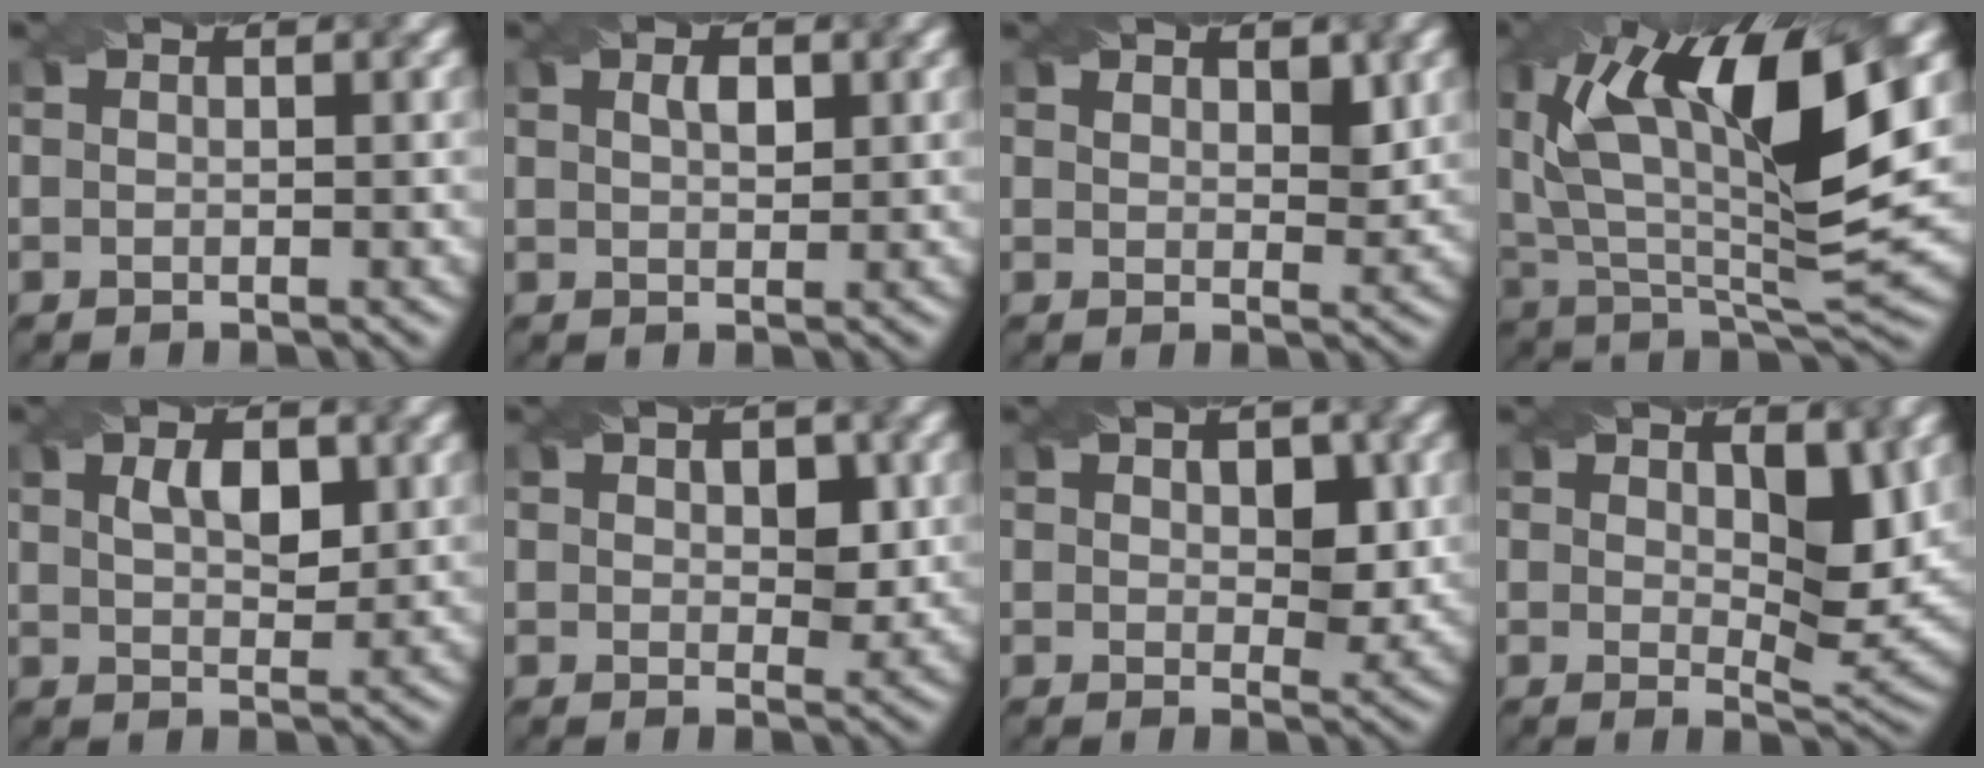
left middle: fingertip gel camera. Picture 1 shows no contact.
{"total": 1.6, "force": [0.7, 0.7, 1.2], "torque": [-0.024, 0.002, 0.015]}
{"total": 2.4, "force": [1.4, 1.3, 1.4], "torque": [-0.020, -0.009, 0.031]}
{"total": 14.7, "force": [5.4, 5.3, 12.6], "torque": [-0.222, 0.003, 0.093]}
{"total": 3.3, "force": [1.1, 1.7, 2.6], "torque": [-0.051, 0.002, 0.024]}
{"total": 3.5, "force": [1.1, 2.0, 2.6], "torque": [-0.032, -0.004, 0.019]}
{"total": 4.0, "force": [1.1, 2.3, 3.1], "torque": [-0.038, -0.006, 0.017]}
{"total": 4.9, "force": [1.4, 2.2, 4.1], "torque": [-0.060, -0.013, 0.029]}